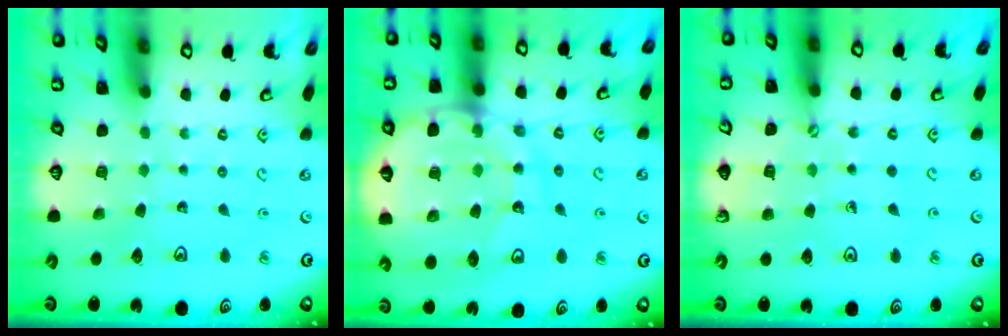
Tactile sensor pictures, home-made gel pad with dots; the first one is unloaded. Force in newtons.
{"total": 19.4, "press": 19.2, "slide": 3.3}
{"total": 2.4, "press": 2.4, "slide": 0.3}